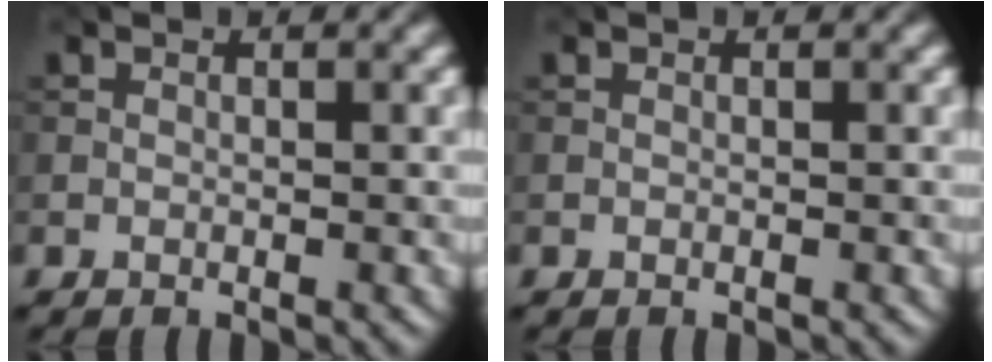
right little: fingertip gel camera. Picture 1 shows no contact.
{"total": 0.0}